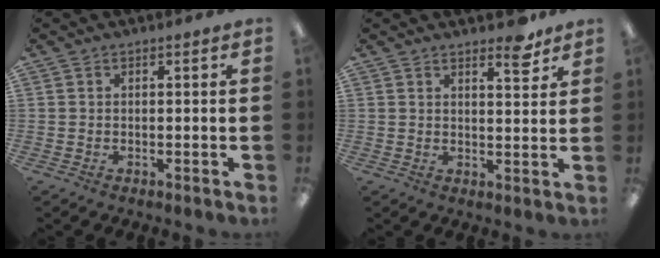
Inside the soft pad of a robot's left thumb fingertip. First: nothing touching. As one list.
[{"total": 5.0, "force": [4.1, 1.5, 2.4], "torque": [-0.017, -0.030, 0.066]}]